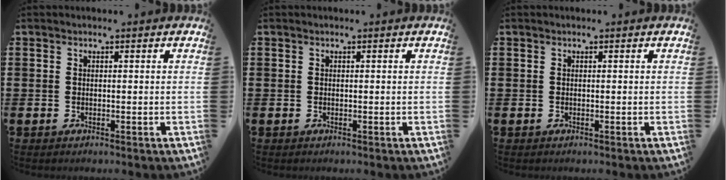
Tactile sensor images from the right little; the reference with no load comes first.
{"total": 0.0}
{"total": 0.0}